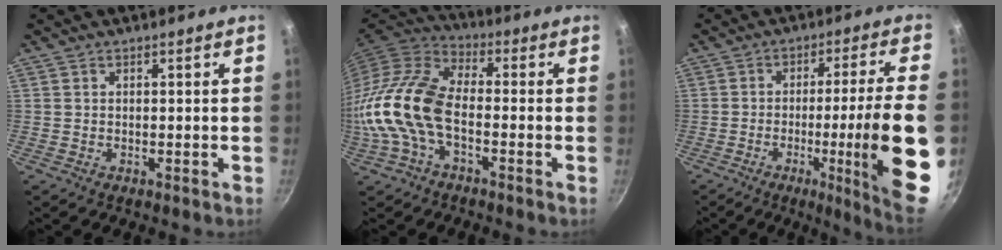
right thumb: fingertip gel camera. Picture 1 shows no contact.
{"total": 14.6, "force": [-3.0, 8.0, 11.9], "torque": [-0.229, 0.033, -0.072]}
{"total": 17.5, "force": [-4.5, 0.2, 16.9], "torque": [-0.237, 0.015, -0.057]}